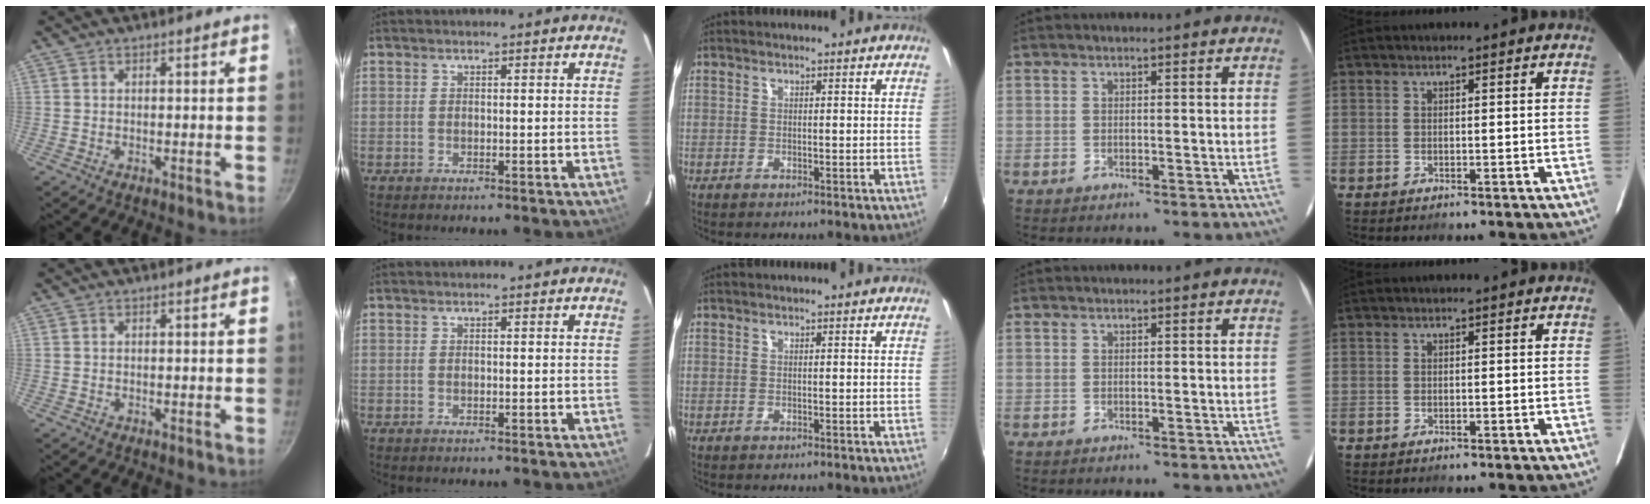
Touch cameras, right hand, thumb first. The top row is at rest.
{}